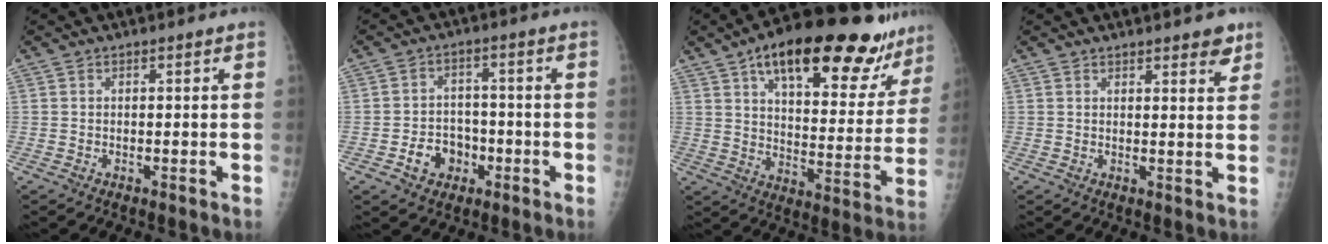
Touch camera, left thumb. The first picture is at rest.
{"total": 6.9, "force": [-2.8, 5.5, 3.0], "torque": [-0.022, 0.025, -0.043]}
{"total": 27.8, "force": [18.0, 10.8, 18.1], "torque": [-0.226, -0.036, 0.257]}
{"total": 4.0, "force": [2.9, 1.2, 2.5], "torque": [-0.019, -0.016, 0.034]}